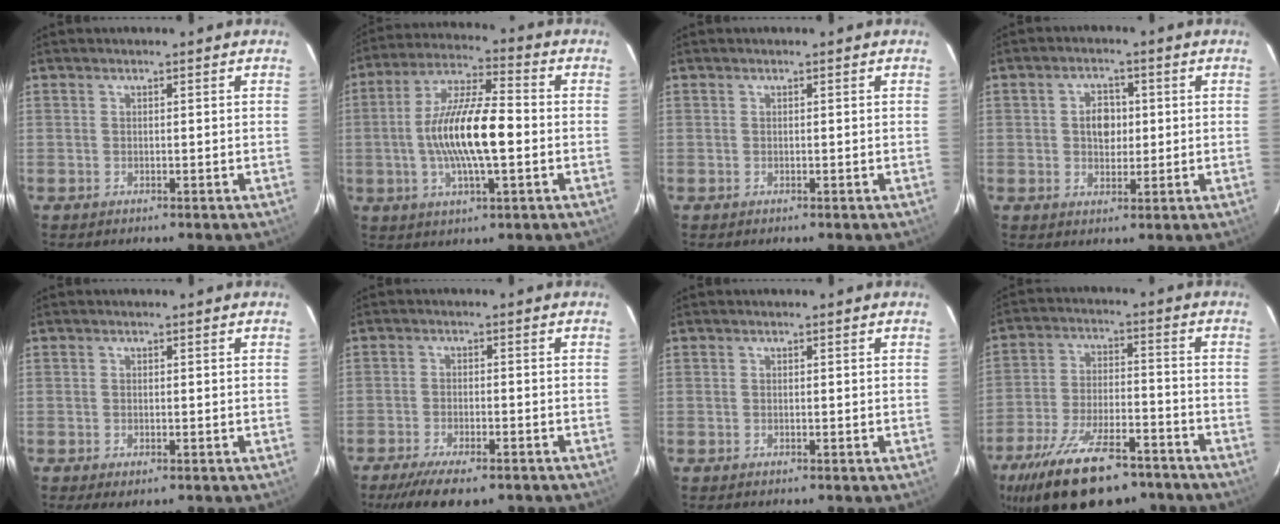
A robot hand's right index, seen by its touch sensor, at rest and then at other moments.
{"total": 14.5, "force": [-1.7, 3.8, 13.9], "torque": [-0.266, 0.005, -0.035]}
{"total": 0.0}
{"total": 4.9, "force": [0.5, 3.7, 3.2], "torque": [-0.050, 0.010, 0.011]}
{"total": 2.1, "force": [-1.2, 1.0, 1.5], "torque": [-0.030, -0.008, -0.017]}
{"total": 11.6, "force": [-8.9, 3.5, 6.6], "torque": [-0.148, -0.032, -0.142]}
{"total": 0.0}
{"total": 21.9, "force": [-16.1, 8.4, 12.3], "torque": [-0.244, -0.027, -0.249]}